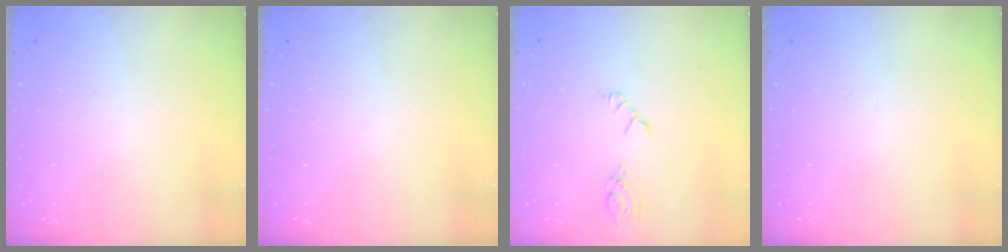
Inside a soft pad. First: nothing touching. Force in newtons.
{"total": 0.0}
{"total": 3.8, "press": 3.7, "slide": 0.6}
{"total": 0.0}